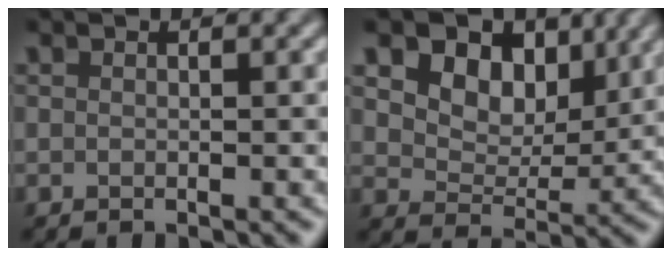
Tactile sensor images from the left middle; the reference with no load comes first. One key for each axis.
{"total": 8.4, "fx": 4.3, "fy": 5.5, "fz": 4.7, "tx": -0.082, "ty": -0.006, "tz": 0.075}